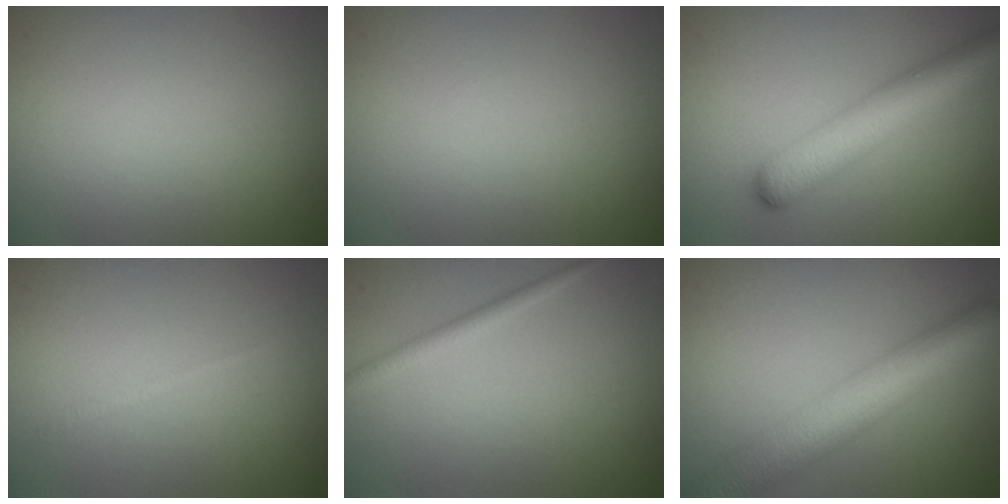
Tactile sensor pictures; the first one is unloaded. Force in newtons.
{"total": 0.0}
{"total": 5.8, "press": 5.8, "slide": 0.2}
{"total": 0.6, "press": 0.6, "slide": 0.1}
{"total": 1.4, "press": 1.4, "slide": 0.1}
{"total": 8.7, "press": 8.7, "slide": 0.2}